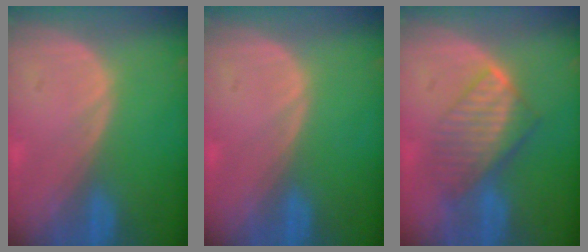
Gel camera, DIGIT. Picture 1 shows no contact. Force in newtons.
{"total": 0.0}
{"total": 7.5, "press": 6.8, "slide": 3.1}